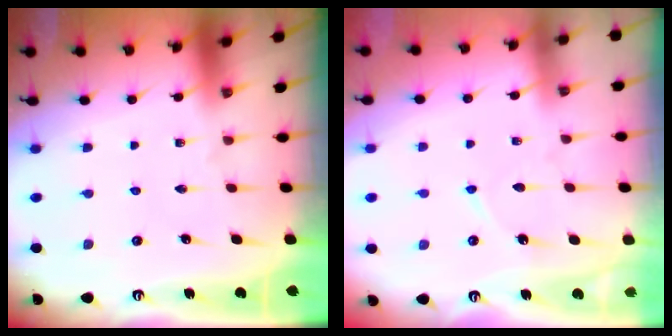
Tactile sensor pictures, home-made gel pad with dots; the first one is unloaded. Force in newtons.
{"total": 3.5, "press": 3.4, "slide": 0.4}